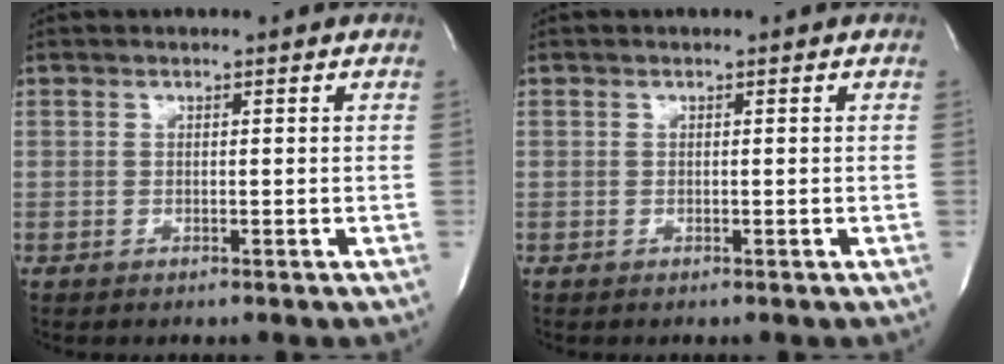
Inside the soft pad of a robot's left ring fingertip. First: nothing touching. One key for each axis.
{"total": 0.0}